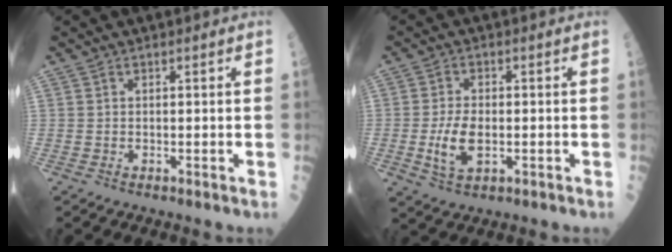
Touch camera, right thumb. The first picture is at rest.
{"total": 6.5, "force": [-1.2, 3.3, 5.5], "torque": [-0.104, -0.001, -0.018]}